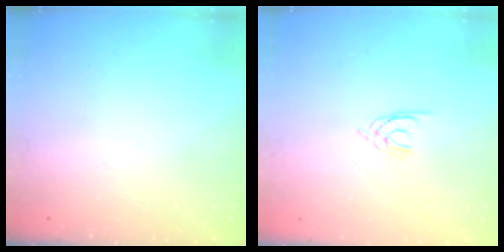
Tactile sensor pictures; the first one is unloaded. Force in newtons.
{"total": 1.6, "press": 1.6, "slide": 0.3}